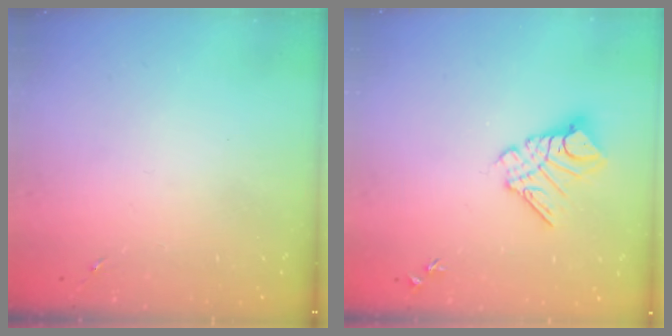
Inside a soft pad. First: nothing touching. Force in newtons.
{"total": 11.6, "press": 11.6, "slide": 1.2}